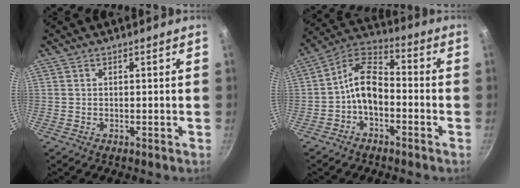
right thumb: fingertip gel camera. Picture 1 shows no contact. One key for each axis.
{"total": 9.5, "fx": -2.5, "fy": 5.7, "fz": 7.1, "tx": -0.119, "ty": 0.050, "tz": -0.062}